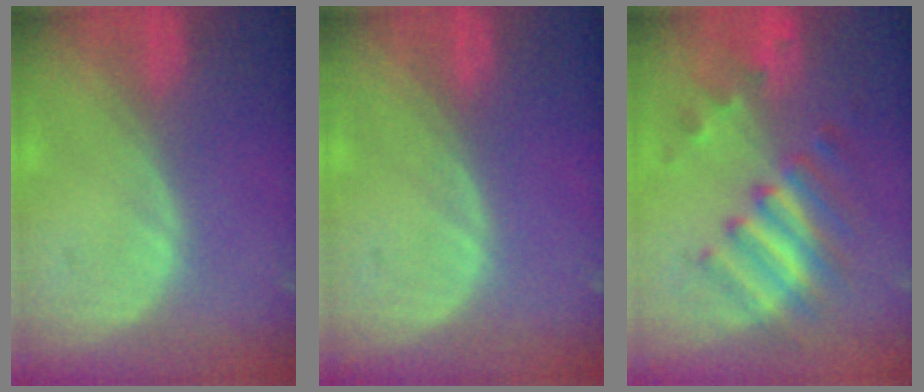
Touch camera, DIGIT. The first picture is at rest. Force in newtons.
{"total": 0.0}
{"total": 7.5, "press": 7.5, "slide": 0.9}